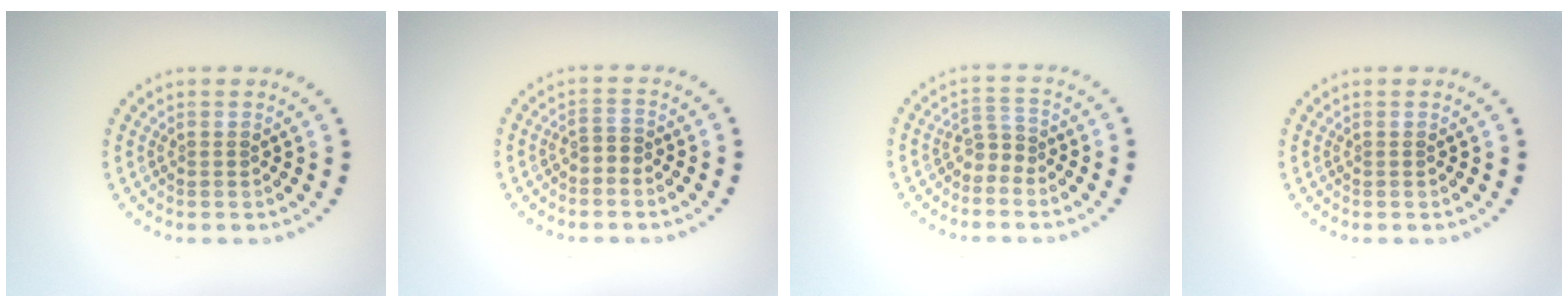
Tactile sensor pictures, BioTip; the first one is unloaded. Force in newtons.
{"total": 1.1, "press": 0.9, "slide": 0.6}
{"total": 1.8, "press": 1.2, "slide": 1.3}
{"total": 0.0}